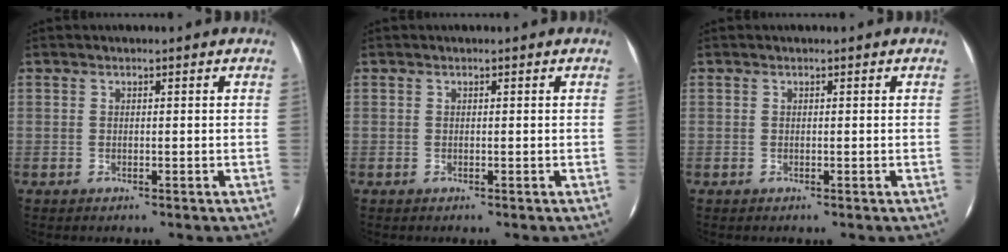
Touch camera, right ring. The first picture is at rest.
{"total": 0.0}
{"total": 0.0}